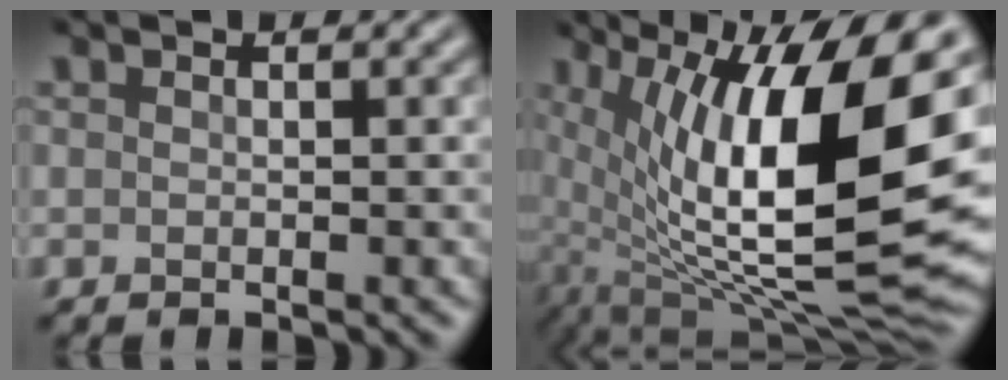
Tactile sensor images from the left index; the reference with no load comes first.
{"total": 17.8, "force": [3.3, 7.1, 16.0], "torque": [-0.269, -0.005, 0.073]}